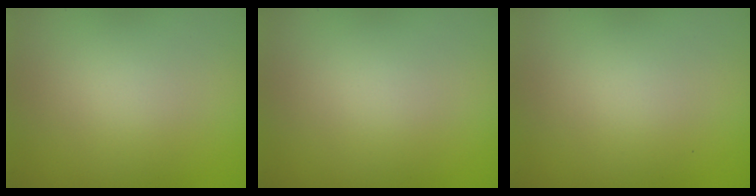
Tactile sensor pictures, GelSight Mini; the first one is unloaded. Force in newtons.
{"total": 0.0}
{"total": 0.0}